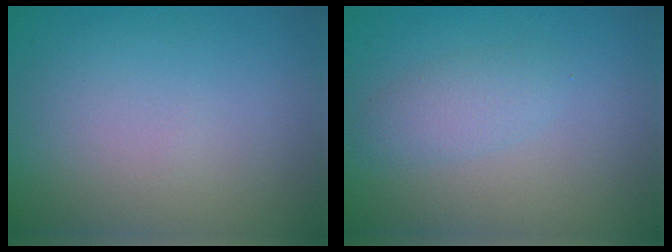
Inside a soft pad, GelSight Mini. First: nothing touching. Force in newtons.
{"total": 2.0, "press": 2.0, "slide": 0.1}